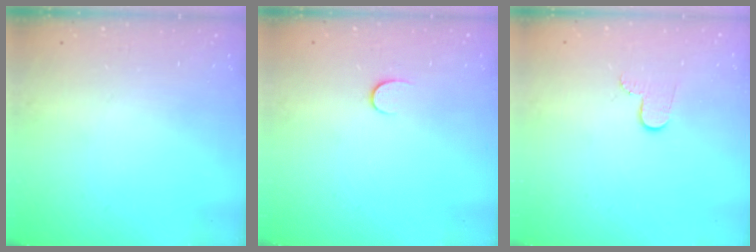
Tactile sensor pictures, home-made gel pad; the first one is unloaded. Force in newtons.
{"total": 4.4, "press": 4.3, "slide": 0.7}
{"total": 4.6, "press": 4.6, "slide": 0.5}